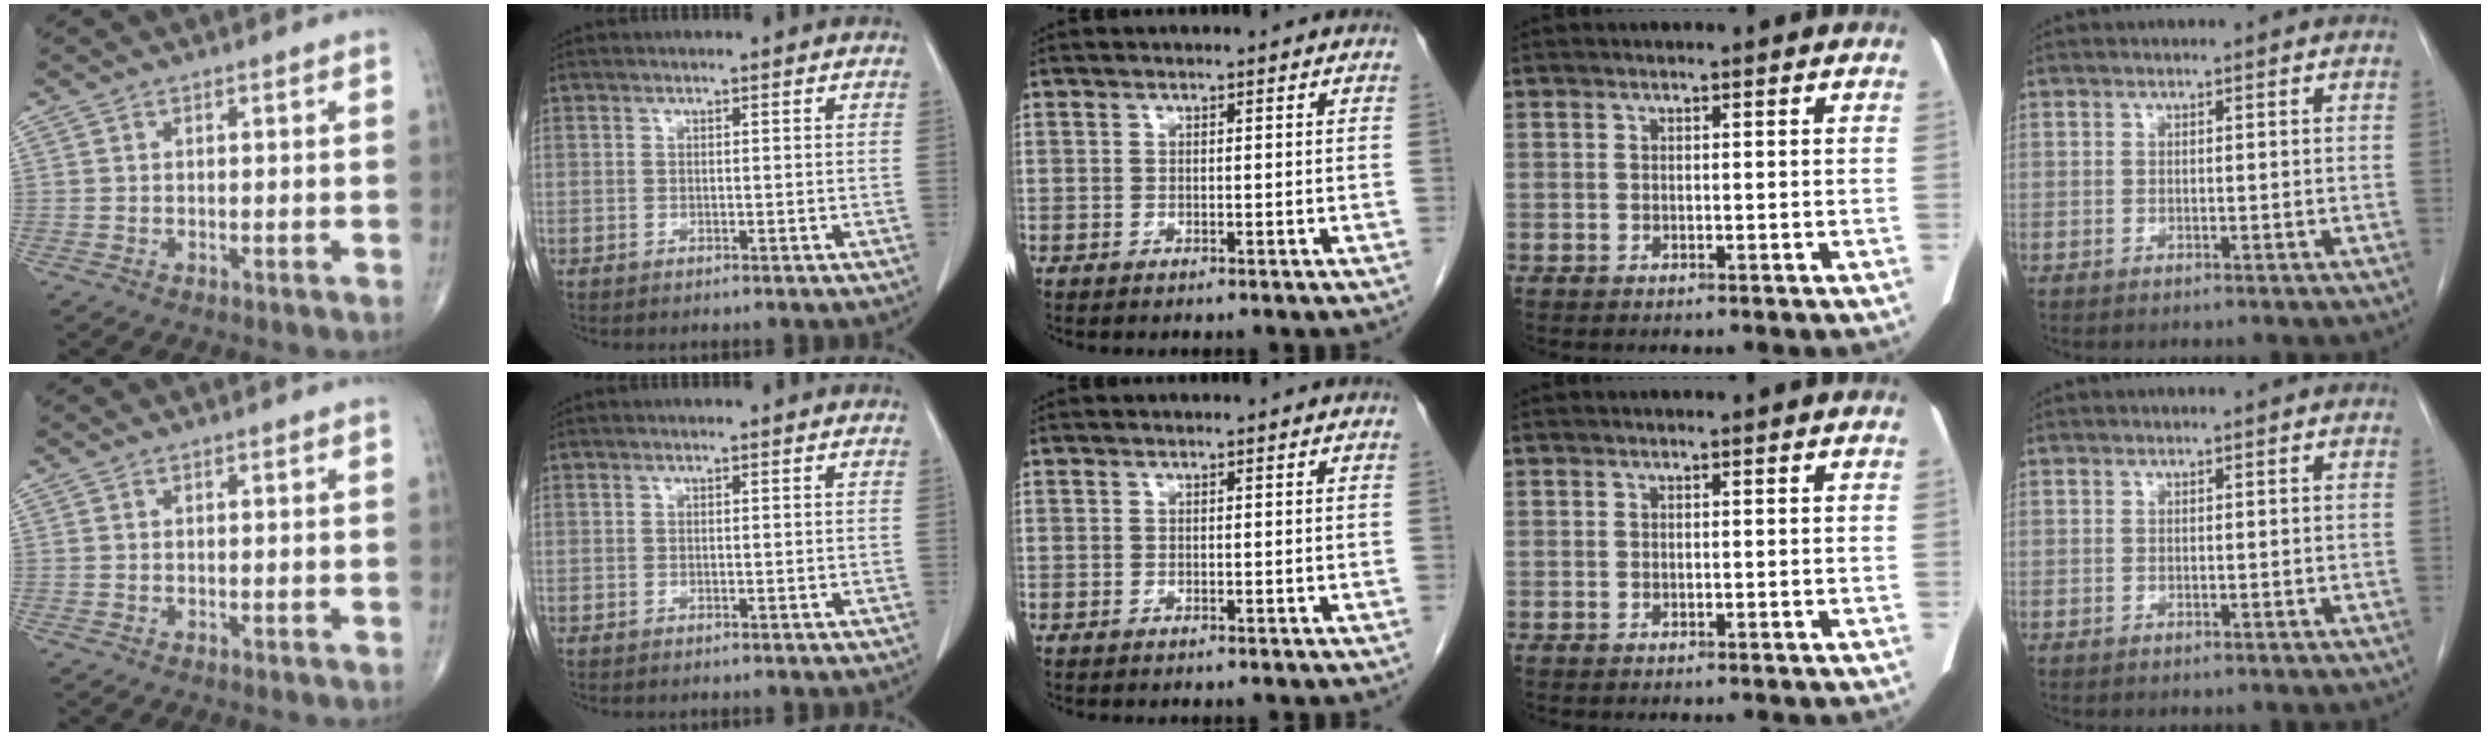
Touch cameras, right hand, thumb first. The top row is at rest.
{}